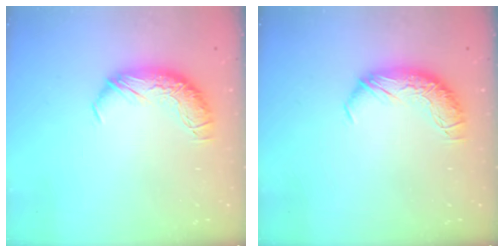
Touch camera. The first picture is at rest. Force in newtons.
{"total": 0.0}